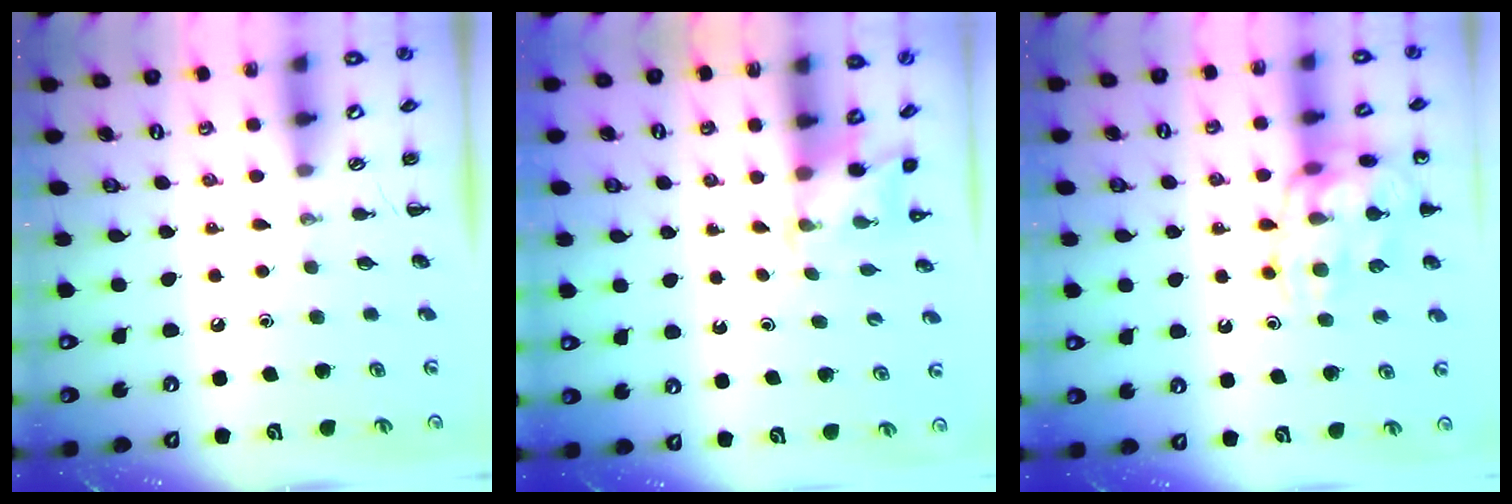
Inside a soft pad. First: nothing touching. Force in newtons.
{"total": 1.9, "press": 1.8, "slide": 0.6}
{"total": 16.3, "press": 16.1, "slide": 2.3}